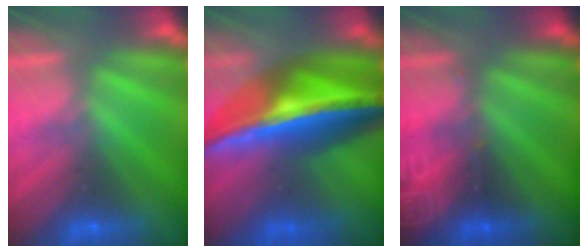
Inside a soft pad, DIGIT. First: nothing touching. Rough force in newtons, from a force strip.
{"total": 5.9}
{"total": 2.9}